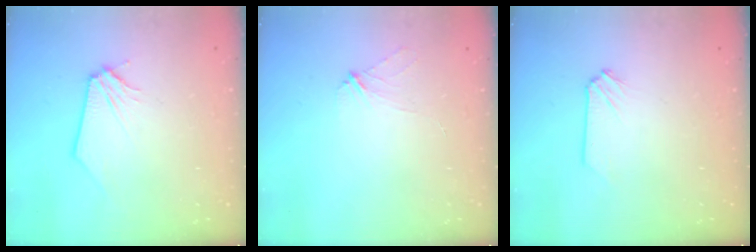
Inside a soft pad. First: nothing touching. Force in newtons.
{"total": 2.4, "press": 2.4, "slide": 0.5}
{"total": 0.0}